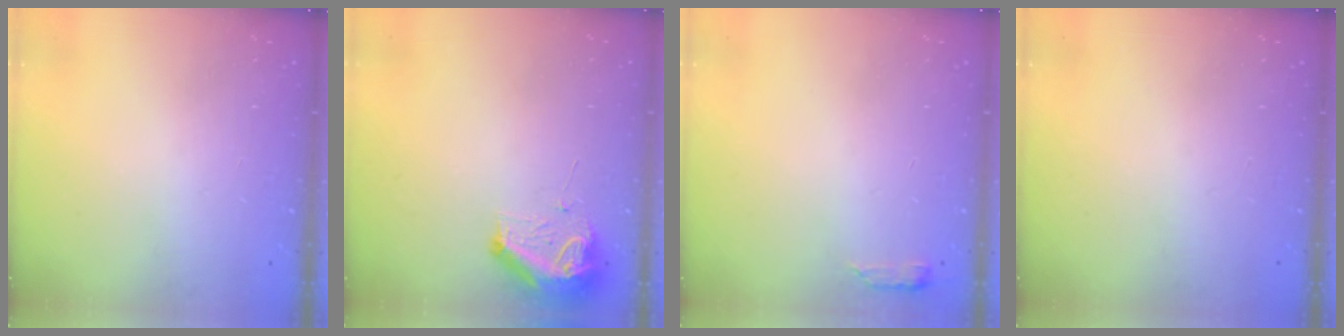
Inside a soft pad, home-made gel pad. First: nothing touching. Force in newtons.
{"total": 8.7, "press": 8.6, "slide": 1.0}
{"total": 2.9, "press": 2.8, "slide": 0.6}
{"total": 1.0, "press": 0.0, "slide": 1.0}